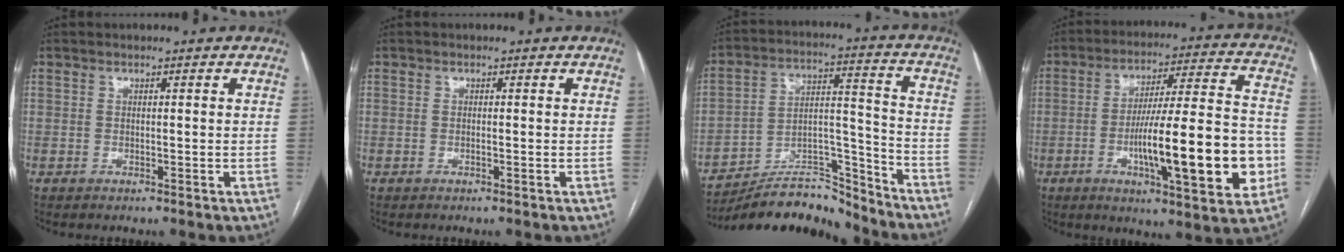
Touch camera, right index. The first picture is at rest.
{"total": 0.0}
{"total": 15.1, "force": [-14.4, 3.2, 3.3], "torque": [-0.044, 0.049, -0.238]}
{"total": 20.1, "force": [-5.1, 2.8, 19.2], "torque": [-0.280, 0.010, -0.068]}